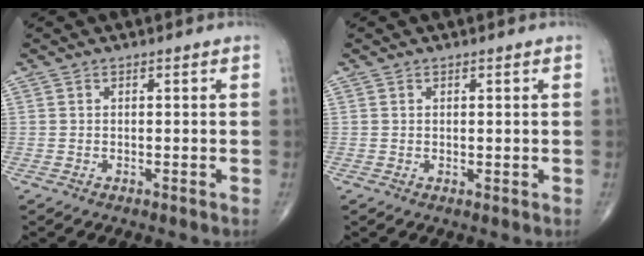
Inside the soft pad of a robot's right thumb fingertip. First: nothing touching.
{"total": 0.7, "force": [0.4, 0.3, 0.5], "torque": [-0.007, -0.006, 0.007]}